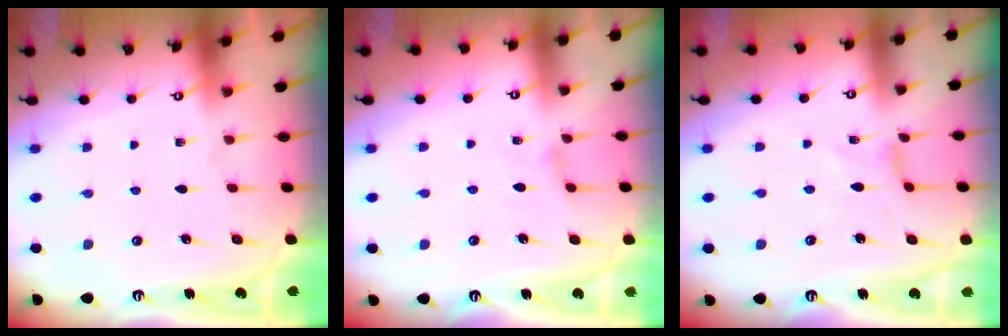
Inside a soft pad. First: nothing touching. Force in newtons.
{"total": 1.8, "press": 1.7, "slide": 0.4}
{"total": 0.0}